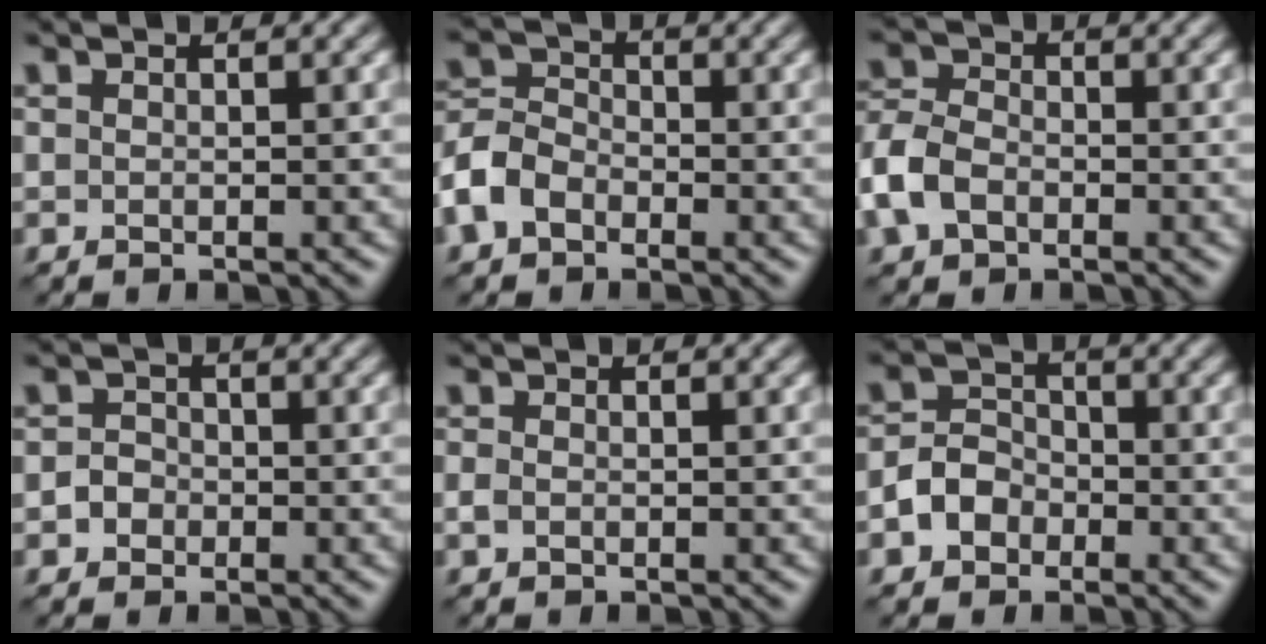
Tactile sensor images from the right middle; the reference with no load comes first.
{"total": 4.2, "force": [-2.3, 2.9, 2.0], "torque": [-0.047, 0.004, -0.060]}
{"total": 4.8, "force": [-2.0, 3.3, 2.8], "torque": [-0.069, 0.004, -0.057]}
{"total": 1.6, "force": [-0.7, 1.4, 0.4], "torque": [0.011, -0.002, -0.022]}
{"total": 0.8, "force": [-0.3, 0.5, 0.4], "torque": [-0.012, 0.000, -0.011]}
{"total": 3.1, "force": [-1.6, 2.4, 1.2], "torque": [-0.017, 0.004, -0.037]}